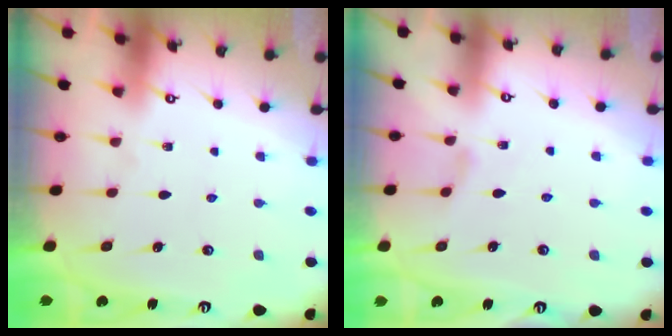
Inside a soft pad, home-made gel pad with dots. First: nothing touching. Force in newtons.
{"total": 2.0, "press": 2.0, "slide": 0.5}